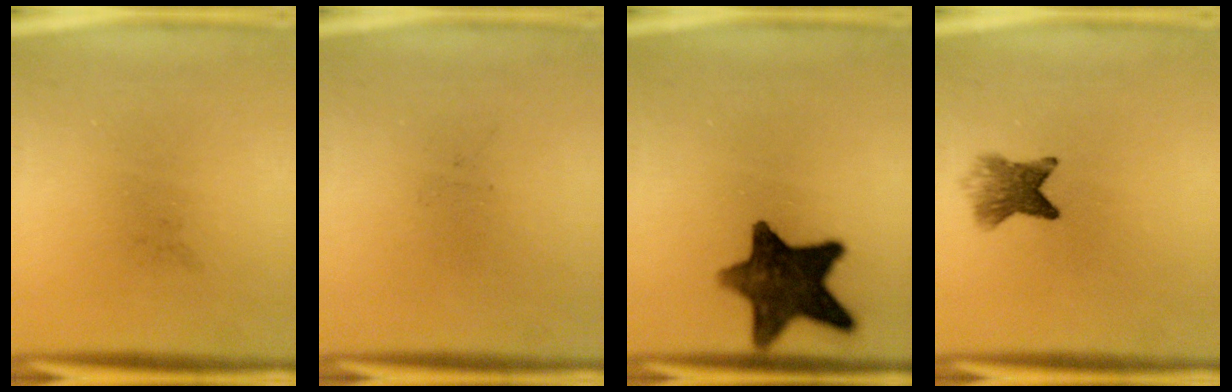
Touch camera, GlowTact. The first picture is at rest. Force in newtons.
{"total": 0.0}
{"total": 13.2}
{"total": 4.8}